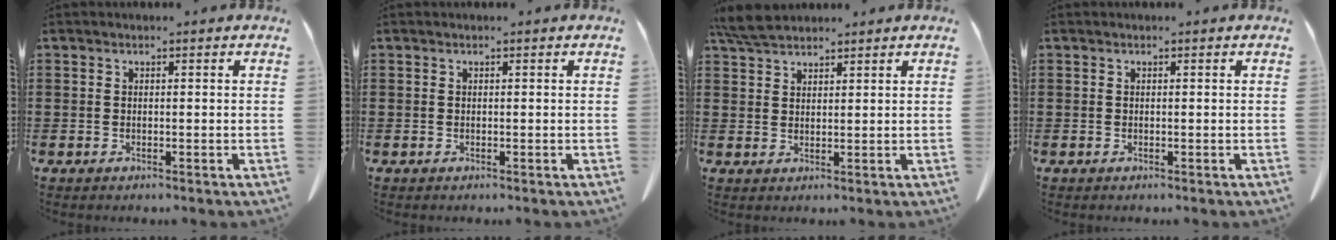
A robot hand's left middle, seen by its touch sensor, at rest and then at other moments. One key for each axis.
{"total": 0.0}
{"total": 4.4, "fx": 3.8, "fy": 1.0, "fz": 2.0, "tx": -0.049, "ty": -0.005, "tz": 0.075}
{"total": 0.0}